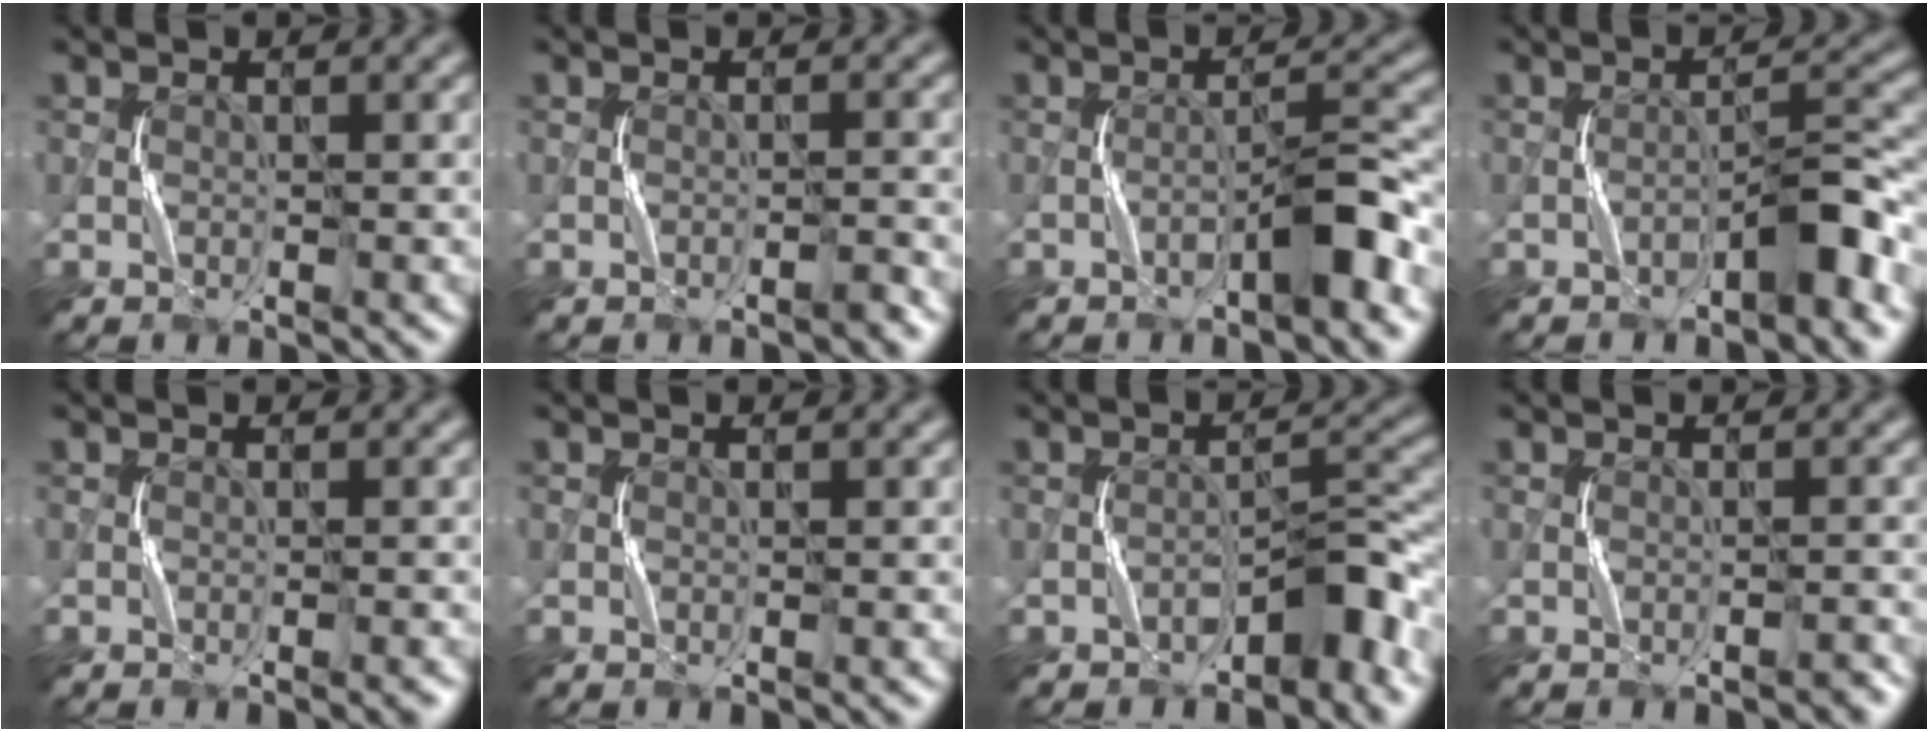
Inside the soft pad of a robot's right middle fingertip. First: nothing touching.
{"total": 0.8, "force": [-0.7, 0.0, 0.3], "torque": [-0.007, 0.005, -0.012]}
{"total": 3.2, "force": [-2.1, 0.2, 2.5], "torque": [-0.044, 0.020, -0.036]}
{"total": 3.1, "force": [-2.2, 0.4, 2.2], "torque": [-0.035, 0.021, -0.038]}
{"total": 0.7, "force": [-0.4, -0.1, 0.5], "torque": [-0.008, 0.000, -0.005]}
{"total": 0.0}
{"total": 3.9, "force": [-2.5, 1.6, 2.5], "torque": [-0.029, 0.018, -0.042]}
{"total": 0.8, "force": [-0.6, 0.3, 0.4], "torque": [-0.007, 0.002, -0.008]}